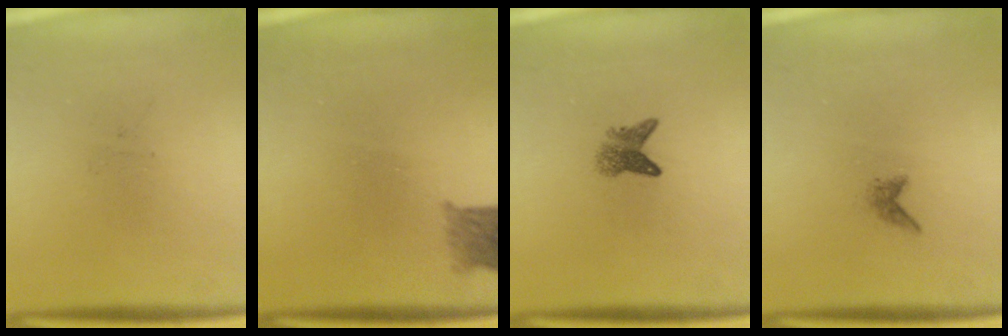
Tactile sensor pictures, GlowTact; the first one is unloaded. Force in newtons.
{"total": 2.8}
{"total": 2.6}
{"total": 0.8}